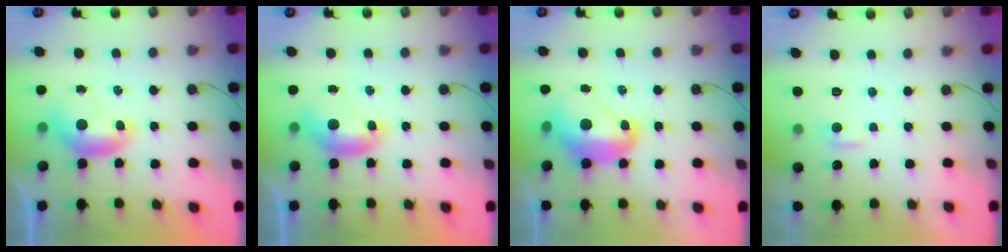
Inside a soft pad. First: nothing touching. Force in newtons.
{"total": 0.0}
{"total": 4.4, "press": 4.4, "slide": 0.5}
{"total": 2.4, "press": 2.3, "slide": 0.3}